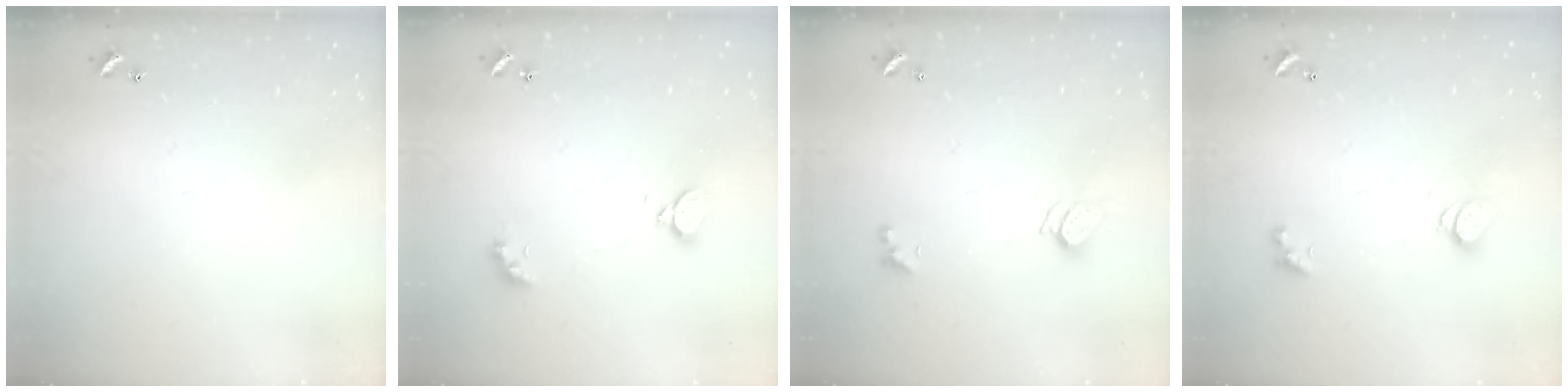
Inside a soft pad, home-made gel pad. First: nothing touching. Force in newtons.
{"total": 2.5, "press": 2.4, "slide": 0.5}
{"total": 2.3, "press": 2.3, "slide": 0.2}
{"total": 1.6, "press": 1.6, "slide": 0.2}